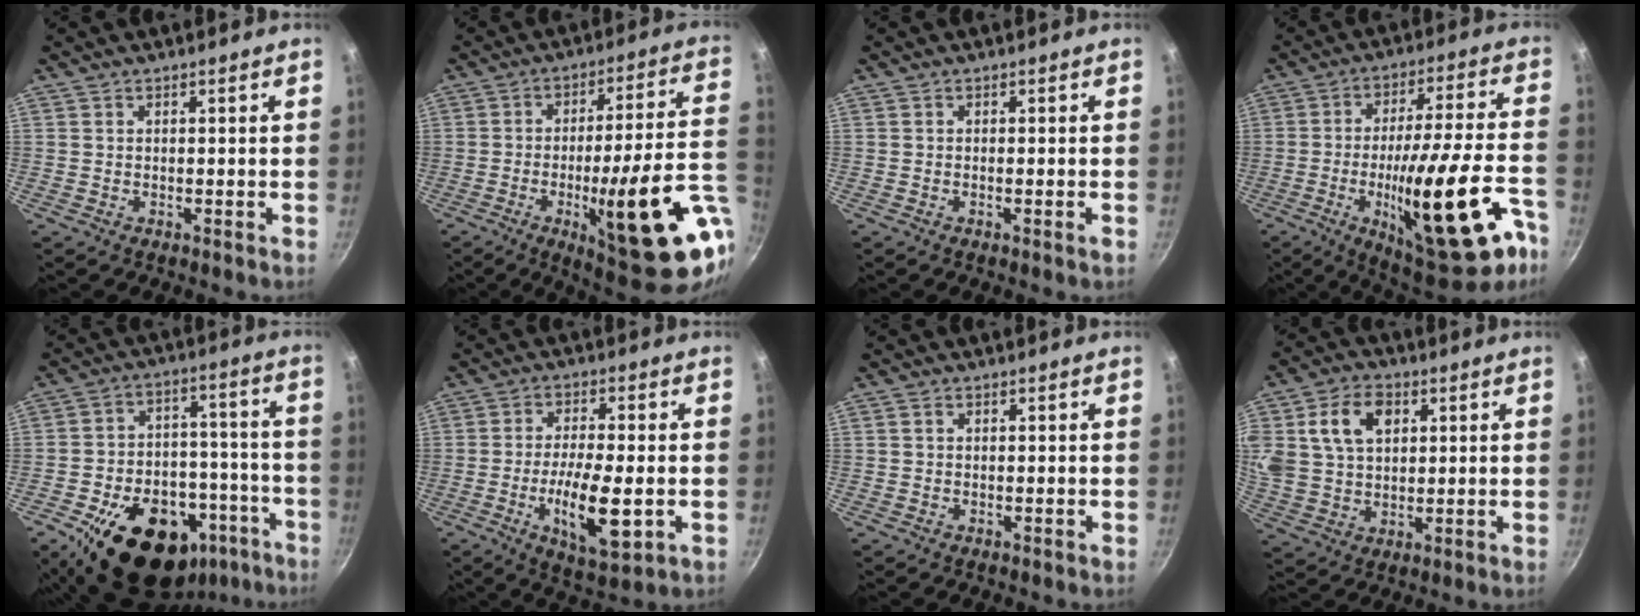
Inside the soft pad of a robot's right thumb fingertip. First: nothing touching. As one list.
[{"total": 24.2, "force": [-6.4, 5.0, 22.8], "torque": [-0.299, 0.013, -0.078]}, {"total": 1.0, "force": [-0.4, 0.0, 1.0], "torque": [-0.019, 0.000, -0.009]}, {"total": 26.8, "force": [-11.1, 7.7, 23.2], "torque": [-0.312, 0.041, -0.153]}, {"total": 27.2, "force": [-14.7, 16.3, 16.1], "torque": [-0.189, 0.069, -0.200]}, {"total": 12.3, "force": [-2.9, 3.9, 11.2], "torque": [-0.202, 0.001, -0.047]}, {"total": 0.7, "force": [0.2, 0.5, 0.3], "torque": [-0.005, 0.004, 0.003]}, {"total": 14.2, "force": [4.4, 10.1, 9.0], "torque": [-0.163, 0.007, 0.082]}]